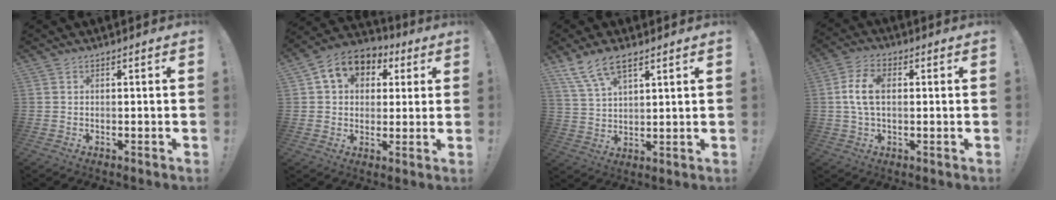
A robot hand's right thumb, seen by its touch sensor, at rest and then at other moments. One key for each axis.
{"total": 10.5, "fx": 4.0, "fy": 8.2, "fz": 5.1, "tx": -0.077, "ty": -0.009, "tz": 0.080}
{"total": 9.0, "fx": 5.8, "fy": 3.7, "fz": 5.7, "tx": -0.104, "ty": -0.020, "tz": 0.113}
{"total": 8.5, "fx": 1.1, "fy": 5.0, "fz": 6.8, "tx": -0.135, "ty": 0.004, "tz": 0.020}